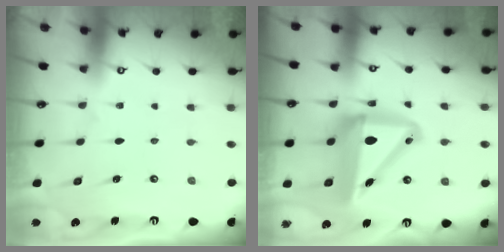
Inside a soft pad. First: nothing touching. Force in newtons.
{"total": 14.6, "press": 14.1, "slide": 3.5}